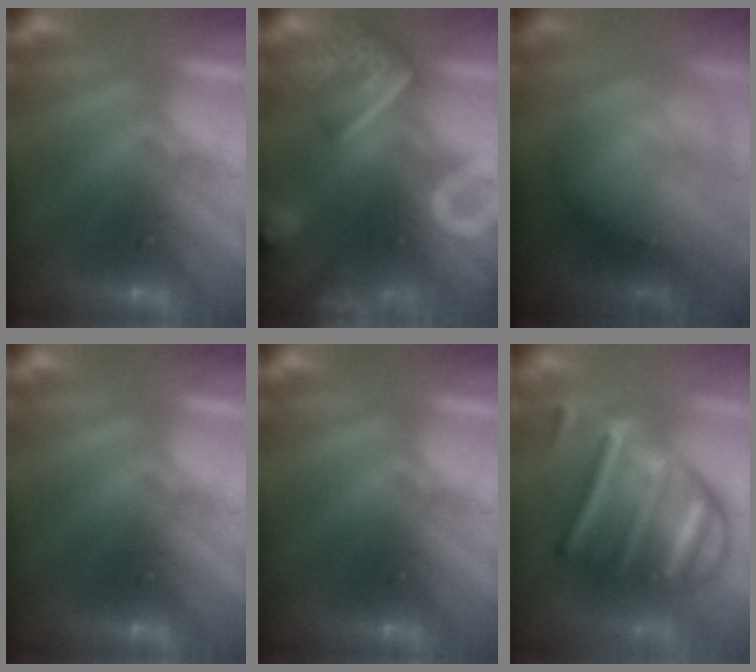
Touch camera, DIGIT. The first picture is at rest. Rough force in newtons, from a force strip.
{"total": 7.4}
{"total": 8.1}
{"total": 0.0}
{"total": 0.0}
{"total": 9.0}